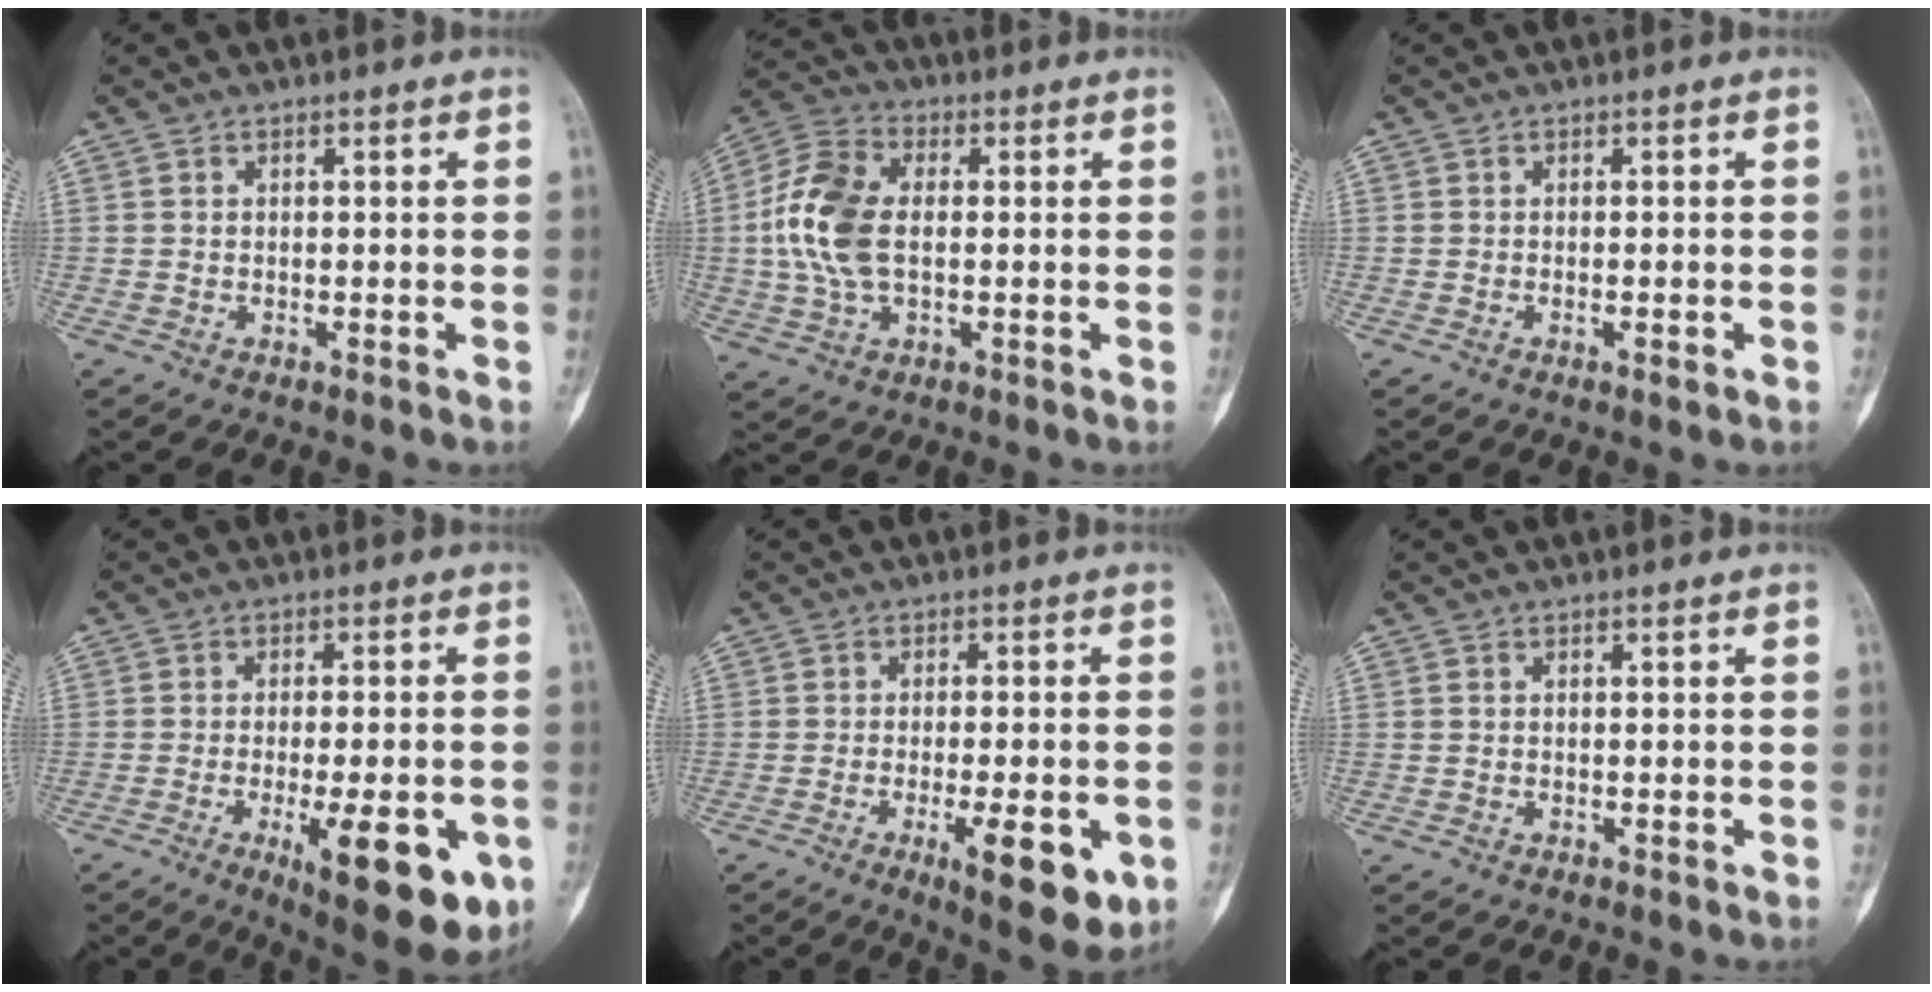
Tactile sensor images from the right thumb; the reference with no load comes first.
{"total": 12.7, "force": [0.4, 7.5, 10.3], "torque": [-0.220, 0.017, 0.004]}
{"total": 1.3, "force": [-0.4, 0.3, 1.1], "torque": [-0.013, 0.002, -0.004]}
{"total": 15.9, "force": [-5.6, 5.2, 13.9], "torque": [-0.148, -0.002, -0.063]}
{"total": 11.5, "force": [-4.1, 3.6, 10.2], "torque": [-0.128, -0.007, -0.050]}
{"total": 0.0}